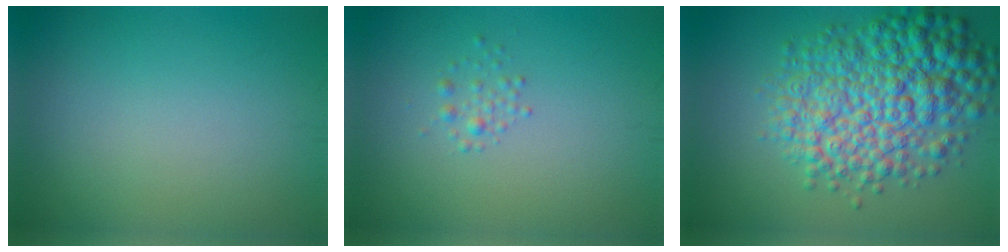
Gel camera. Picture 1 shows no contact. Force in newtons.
{"total": 1.0, "press": 1.0, "slide": 0.0}
{"total": 9.8, "press": 9.8, "slide": 0.2}